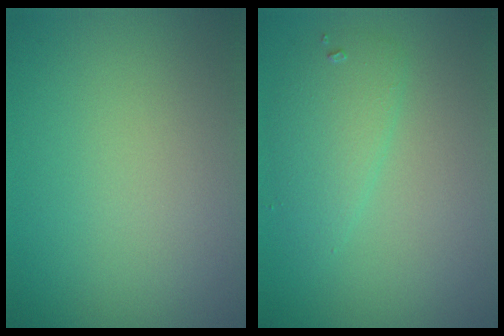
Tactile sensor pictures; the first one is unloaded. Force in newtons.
{"total": 2.6, "press": 2.6, "slide": 0.2}